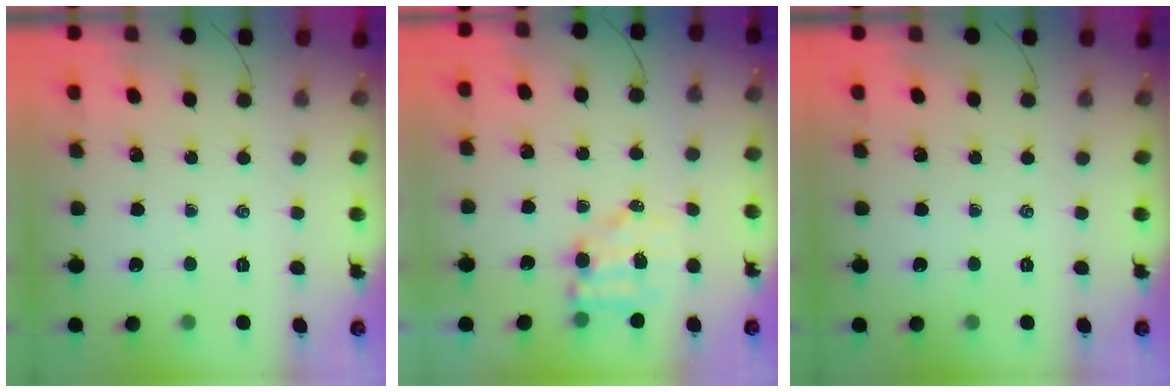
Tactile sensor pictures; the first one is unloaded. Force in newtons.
{"total": 6.2, "press": 6.2, "slide": 0.7}
{"total": 0.0}